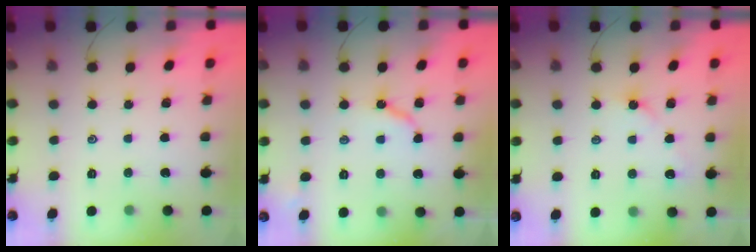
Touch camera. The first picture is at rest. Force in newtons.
{"total": 5.7, "press": 5.7, "slide": 0.5}
{"total": 2.9, "press": 2.9, "slide": 0.6}